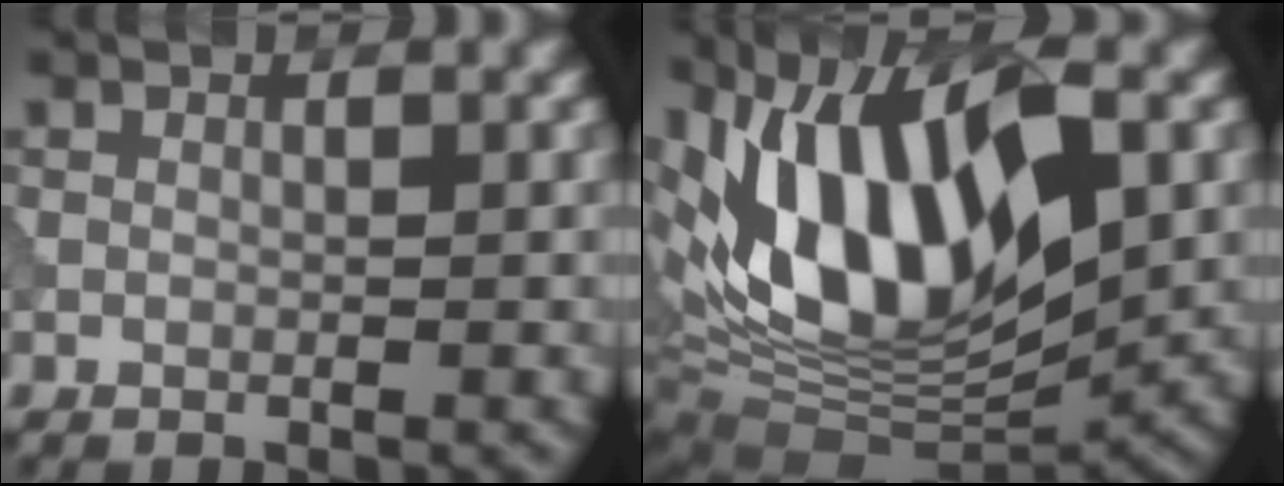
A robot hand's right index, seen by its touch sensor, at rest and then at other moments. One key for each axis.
{"total": 14.2, "fx": 2.7, "fy": 7.2, "fz": 11.9, "tx": -0.217, "ty": 0.006, "tz": 0.040}